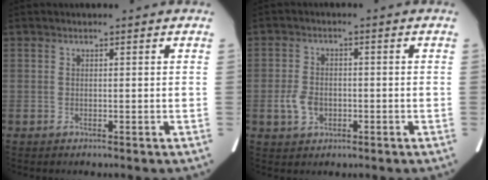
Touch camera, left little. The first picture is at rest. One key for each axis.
{"total": 3.9, "fx": -1.2, "fy": 2.9, "fz": 2.3, "tx": -0.052, "ty": 0.004, "tz": -0.014}